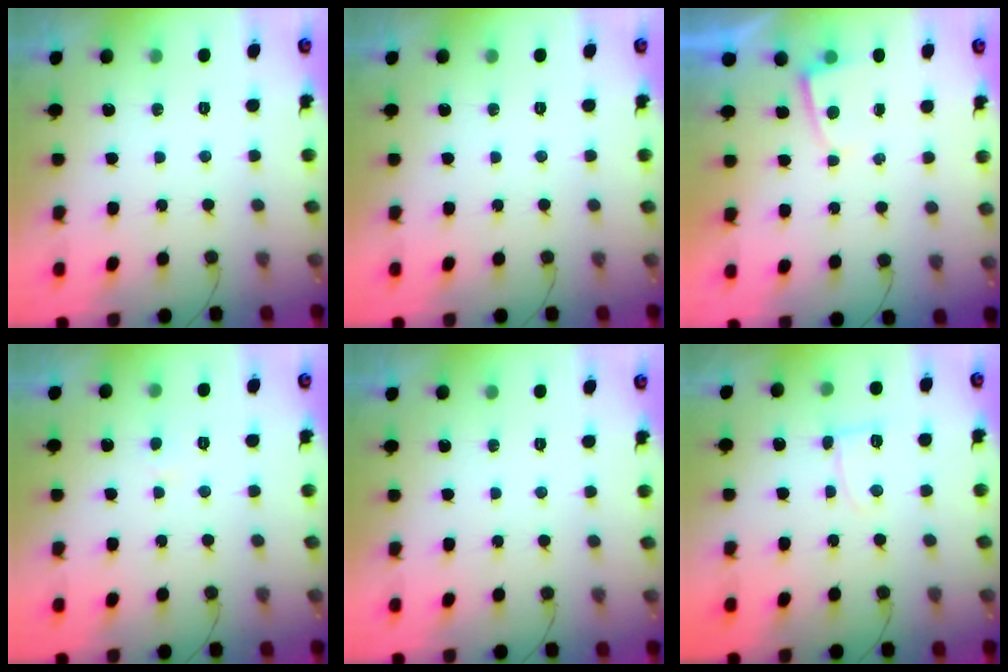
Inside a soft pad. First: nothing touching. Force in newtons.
{"total": 0.0}
{"total": 1.0, "press": 1.0, "slide": 0.3}
{"total": 2.2, "press": 2.2, "slide": 0.2}
{"total": 0.0}
{"total": 4.4, "press": 4.4, "slide": 0.5}